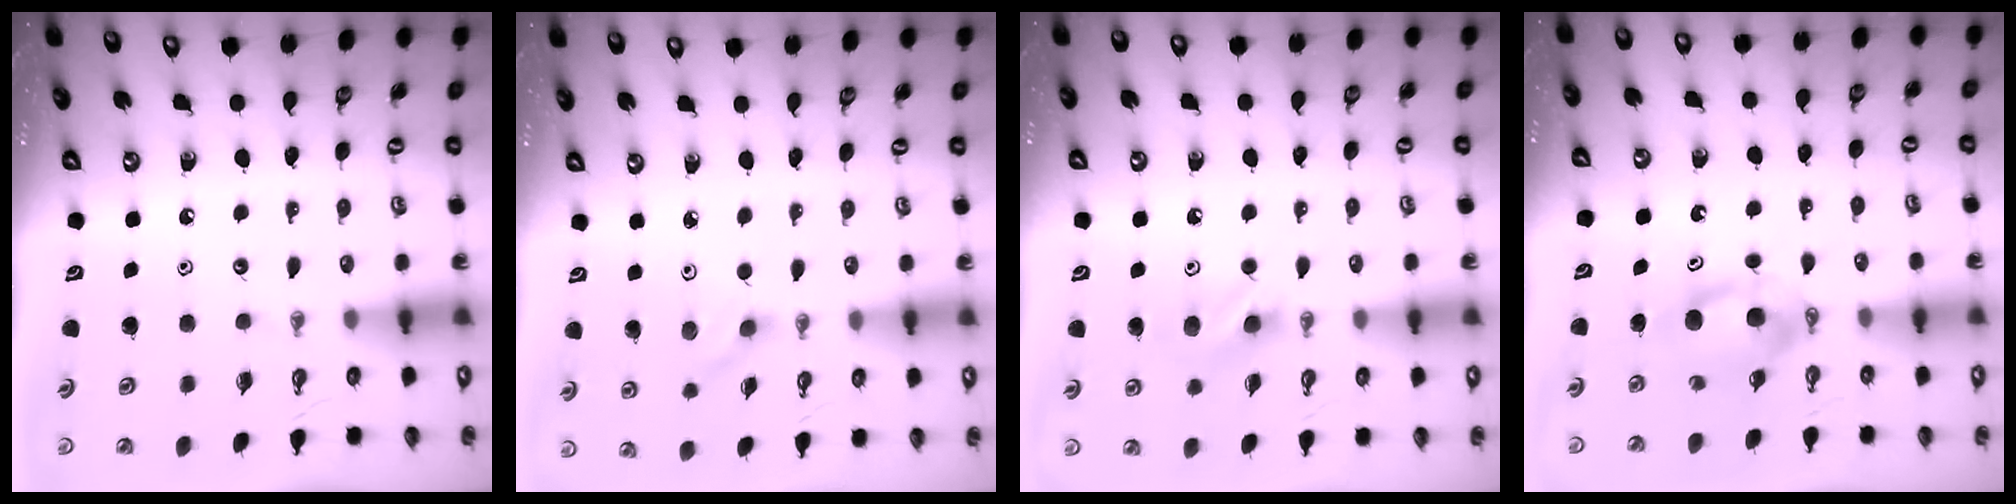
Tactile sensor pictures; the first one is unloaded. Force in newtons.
{"total": 3.0, "press": 2.6, "slide": 1.5}
{"total": 8.4, "press": 8.3, "slide": 1.6}
{"total": 6.0, "press": 6.0, "slide": 0.2}